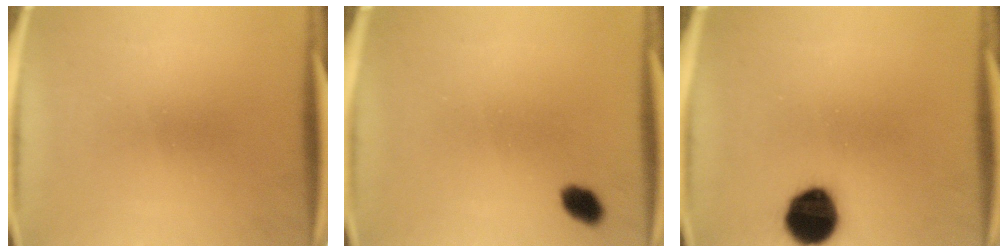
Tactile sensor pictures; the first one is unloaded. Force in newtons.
{"total": 3.1}
{"total": 11.6}